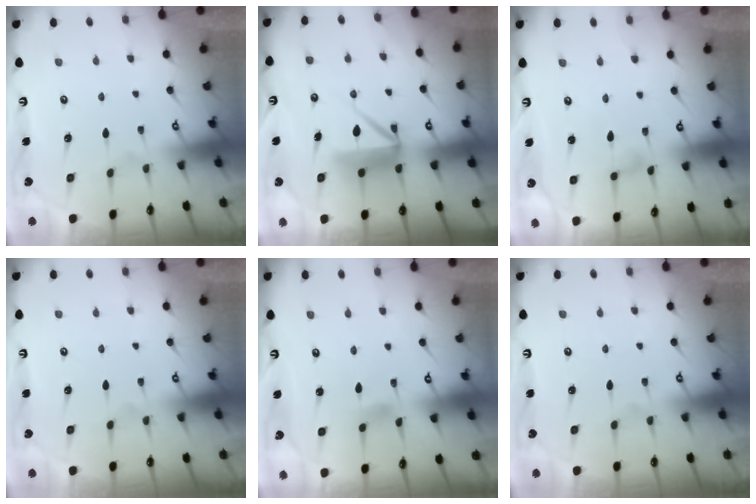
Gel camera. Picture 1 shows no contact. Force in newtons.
{"total": 8.9, "press": 8.9, "slide": 0.9}
{"total": 3.8, "press": 3.8, "slide": 0.5}
{"total": 0.0}
{"total": 2.9, "press": 2.8, "slide": 0.4}
{"total": 0.0}